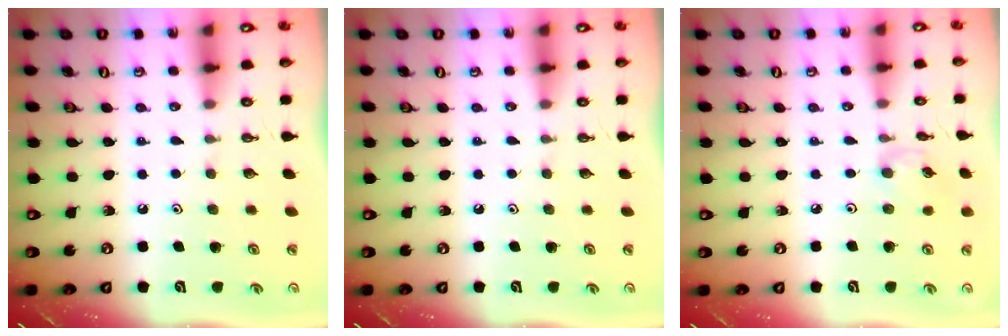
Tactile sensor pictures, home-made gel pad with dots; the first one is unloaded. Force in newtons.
{"total": 0.0}
{"total": 2.7, "press": 2.7, "slide": 0.1}